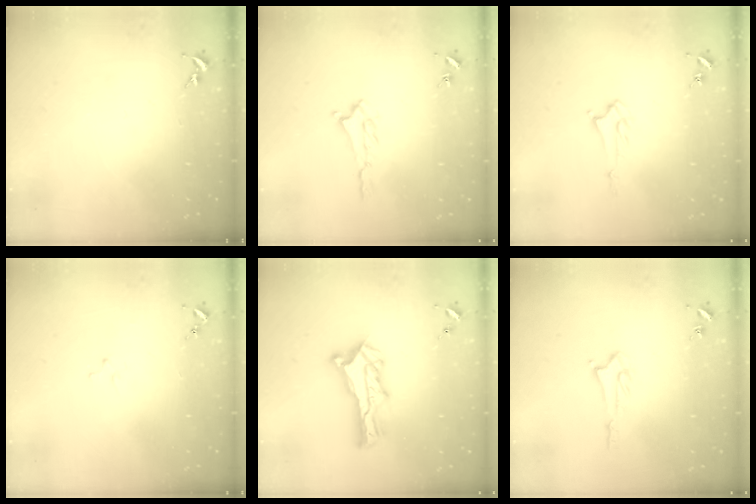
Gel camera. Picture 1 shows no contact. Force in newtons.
{"total": 1.2, "press": 1.1, "slide": 0.5}
{"total": 2.4, "press": 2.4, "slide": 0.3}
{"total": 0.8, "press": 0.8, "slide": 0.2}
{"total": 3.2, "press": 3.2, "slide": 0.3}
{"total": 2.6, "press": 2.6, "slide": 0.3}